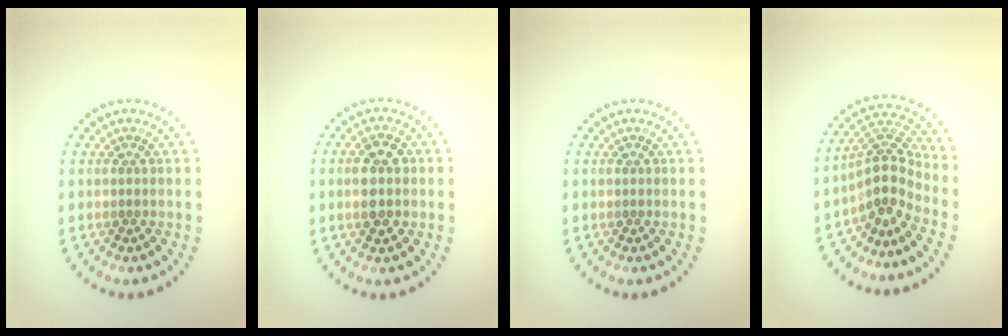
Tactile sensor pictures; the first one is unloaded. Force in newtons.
{"total": 3.6, "press": 3.5, "slide": 0.2}
{"total": 0.0}
{"total": 3.7, "press": 2.7, "slide": 2.5}